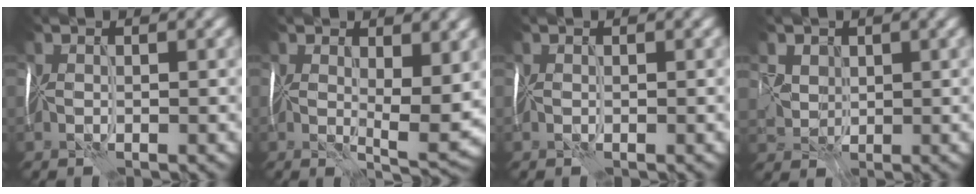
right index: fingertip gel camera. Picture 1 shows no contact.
{"total": 5.0, "force": [1.2, 1.9, 4.4], "torque": [-0.071, -0.008, 0.022]}
{"total": 0.0}
{"total": 2.7, "force": [1.3, 2.3, 0.5], "torque": [-0.025, 0.004, 0.027]}